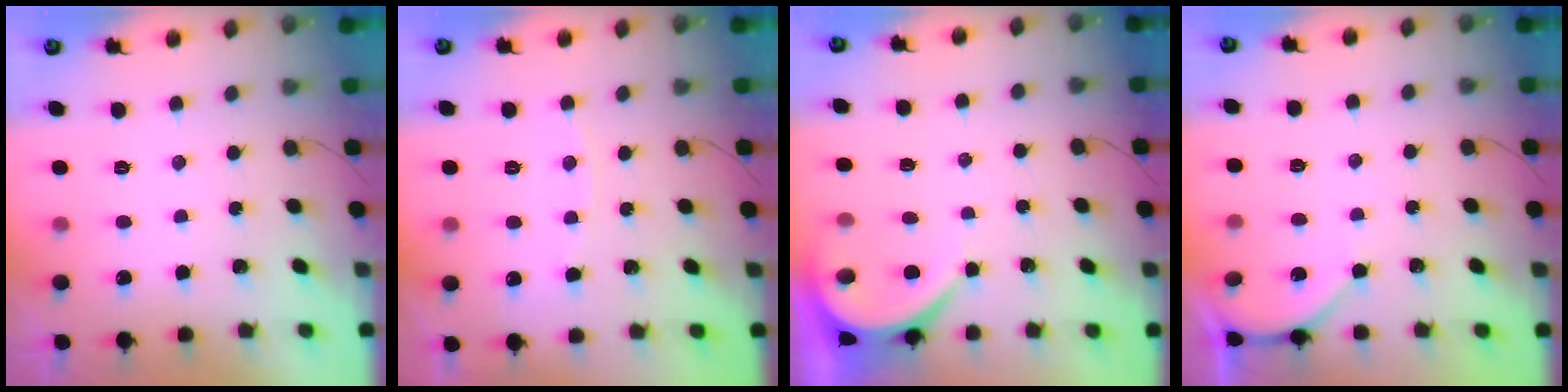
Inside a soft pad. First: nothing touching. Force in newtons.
{"total": 3.6, "press": 3.6, "slide": 0.6}
{"total": 3.9, "press": 3.9, "slide": 0.5}
{"total": 3.9, "press": 3.8, "slide": 0.5}